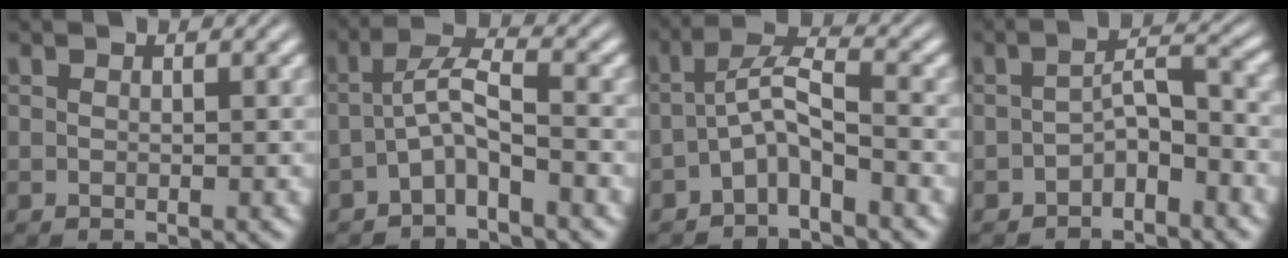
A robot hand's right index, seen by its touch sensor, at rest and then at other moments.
{"total": 3.5, "force": [-0.6, 1.7, 3.0], "torque": [-0.044, 0.005, -0.022]}
{"total": 4.0, "force": [-0.8, 2.3, 3.2], "torque": [-0.048, 0.002, -0.024]}
{"total": 2.4, "force": [-1.5, 0.0, 1.9], "torque": [-0.013, -0.008, -0.018]}